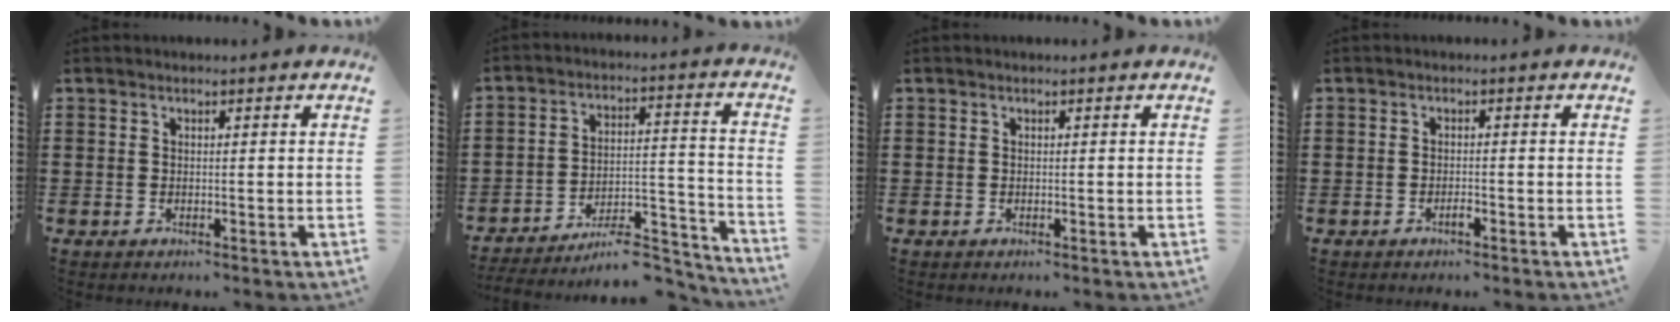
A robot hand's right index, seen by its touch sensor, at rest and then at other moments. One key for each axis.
{"total": 8.8, "fx": -7.8, "fy": 2.0, "fz": 3.6, "tx": -0.041, "ty": 0.025, "tz": -0.147}
{"total": 0.0}
{"total": 1.4, "fx": -0.8, "fy": 0.3, "fz": 1.0, "tx": -0.023, "ty": -0.004, "tz": -0.014}